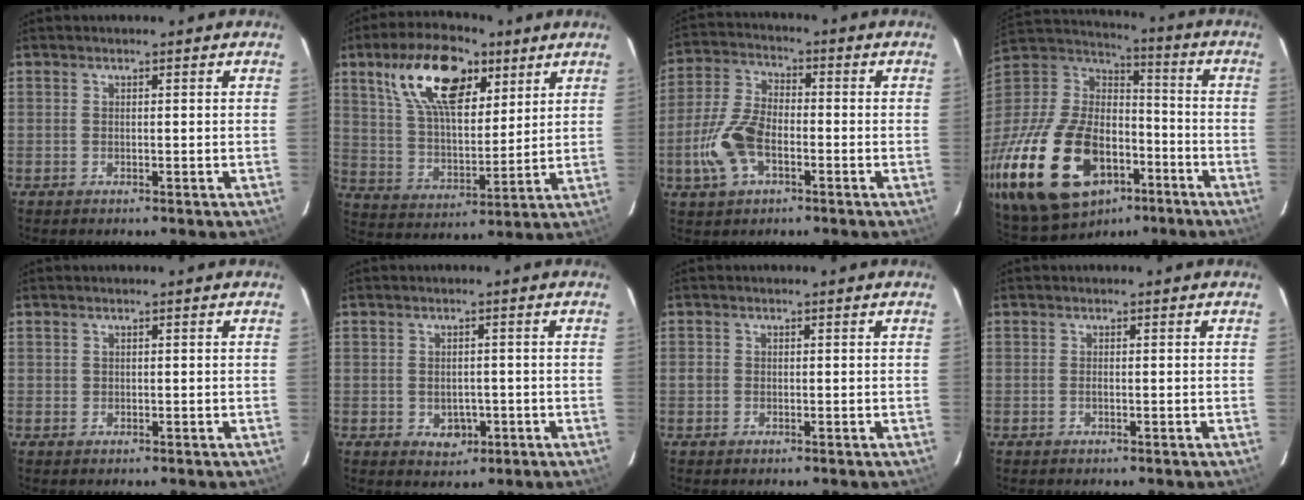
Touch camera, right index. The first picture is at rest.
{"total": 18.0, "force": [9.5, 9.0, 12.5], "torque": [-0.227, 0.021, 0.176]}
{"total": 11.3, "force": [-3.8, 6.4, 8.4], "torque": [-0.192, 0.004, -0.072]}
{"total": 36.5, "force": [-16.8, 22.0, 23.8], "torque": [-0.528, -0.014, -0.261]}
{"total": 0.5, "force": [0.1, 0.5, -0.2], "torque": [0.007, -0.001, 0.003]}
{"total": 4.0, "force": [-1.1, 3.3, 2.0], "torque": [-0.038, 0.002, -0.002]}
{"total": 1.3, "force": [-0.3, 1.2, 0.2], "torque": [-0.002, -0.001, -0.007]}
{"total": 0.0}